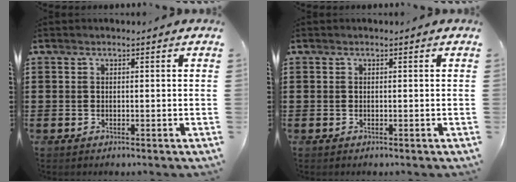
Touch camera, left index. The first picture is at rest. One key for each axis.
{"total": 0.0}